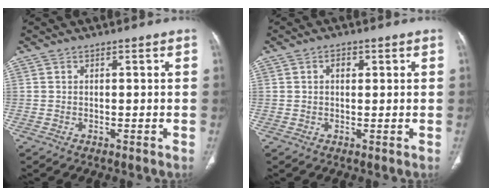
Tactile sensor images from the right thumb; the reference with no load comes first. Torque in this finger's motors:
{"motor_torque": [0.10, 0.02, 0.15, -0.38, 0.06]}